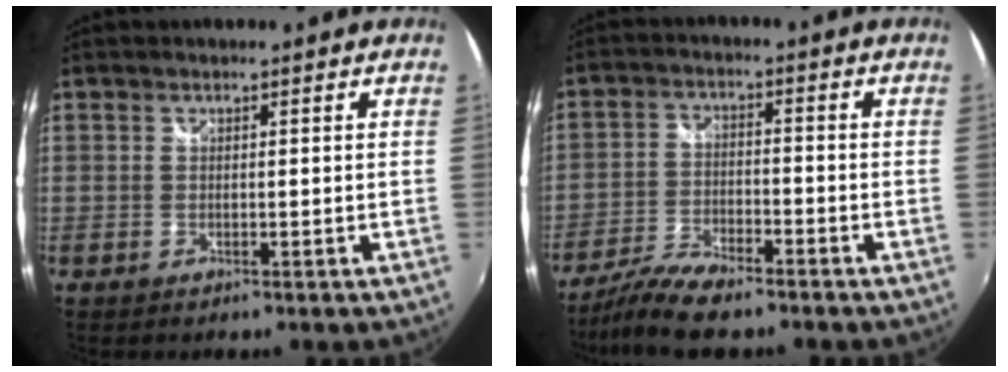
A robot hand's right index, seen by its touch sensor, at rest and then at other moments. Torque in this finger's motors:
{"motor_torque": [0.61, -0.57, 0.21, 0.00]}